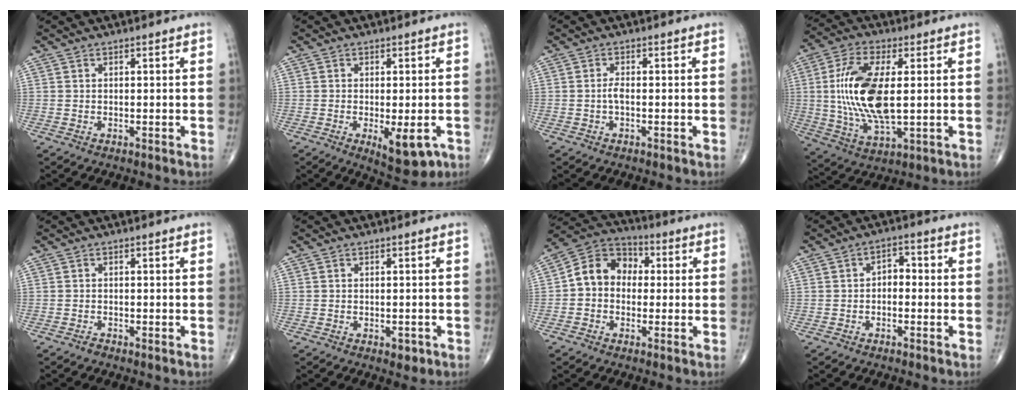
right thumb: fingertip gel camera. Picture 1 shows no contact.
{"total": 7.4, "force": [-2.5, 2.8, 6.3], "torque": [-0.079, -0.011, -0.027]}
{"total": 1.4, "force": [-0.3, 0.5, 1.3], "torque": [-0.025, 0.002, -0.008]}
{"total": 16.4, "force": [1.2, 6.9, 14.8], "torque": [-0.305, -0.010, 0.026]}
{"total": 0.6, "force": [-0.6, 0.2, 0.1], "torque": [0.001, 0.000, -0.014]}
{"total": 2.1, "force": [-1.0, 1.3, 1.4], "torque": [-0.011, 0.005, -0.008]}
{"total": 10.0, "force": [0.1, 8.1, 5.9], "torque": [-0.077, 0.039, -0.014]}
{"total": 3.3, "force": [-0.5, 2.2, 2.4], "torque": [-0.021, 0.017, -0.019]}